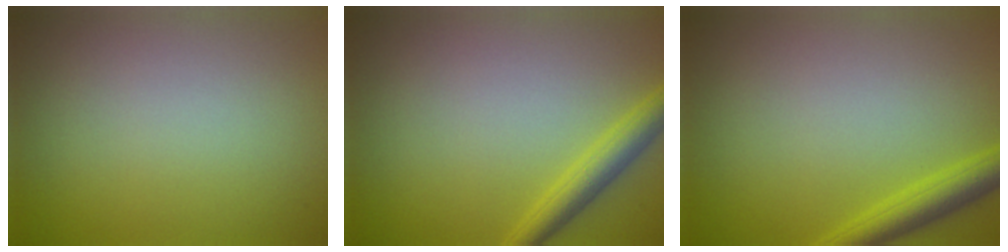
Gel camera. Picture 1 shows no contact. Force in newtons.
{"total": 2.9, "press": 2.9, "slide": 0.1}
{"total": 3.1, "press": 3.1, "slide": 0.2}